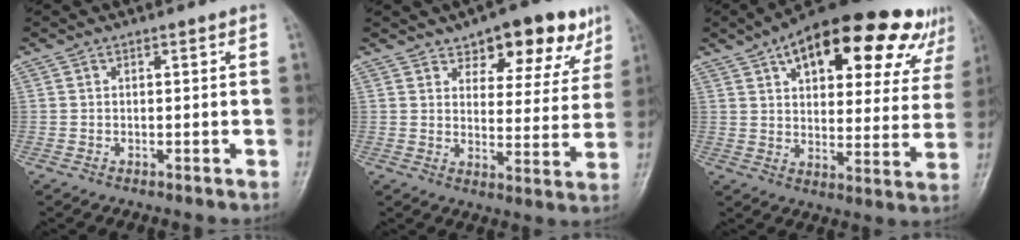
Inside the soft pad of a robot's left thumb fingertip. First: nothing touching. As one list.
[{"total": 13.9, "force": [9.0, 6.6, 8.2], "torque": [-0.051, -0.038, 0.123]}, {"total": 26.2, "force": [14.5, 11.6, 18.5], "torque": [-0.228, 0.001, 0.205]}]